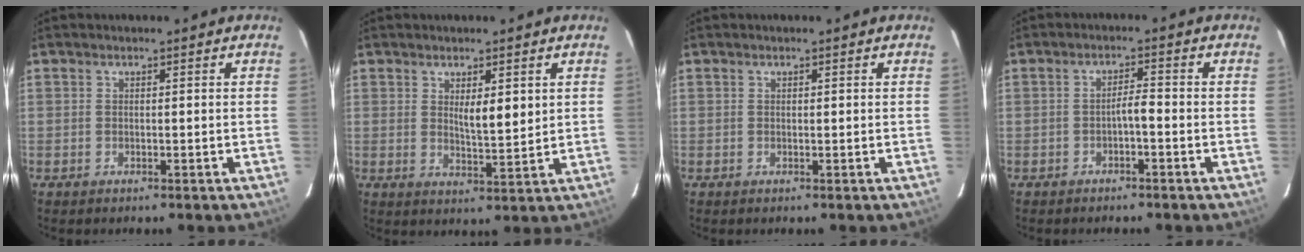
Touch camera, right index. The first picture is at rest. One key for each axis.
{"total": 4.5, "fx": 1.5, "fy": 1.0, "fz": 4.2, "tx": -0.070, "ty": -0.009, "tz": 0.028}
{"total": 0.0}
{"total": 2.2, "fx": -1.0, "fy": 0.3, "fz": 1.9, "tx": -0.028, "ty": 0.005, "tz": -0.019}